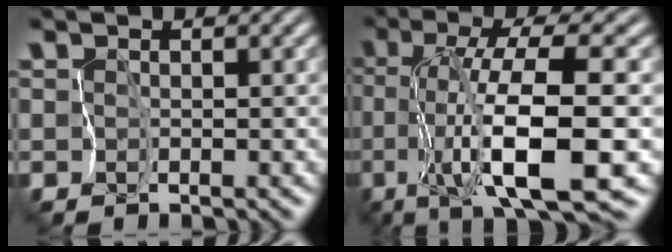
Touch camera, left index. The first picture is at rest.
{"total": 9.5, "force": [-1.5, 0.9, 9.3], "torque": [-0.166, 0.007, -0.032]}